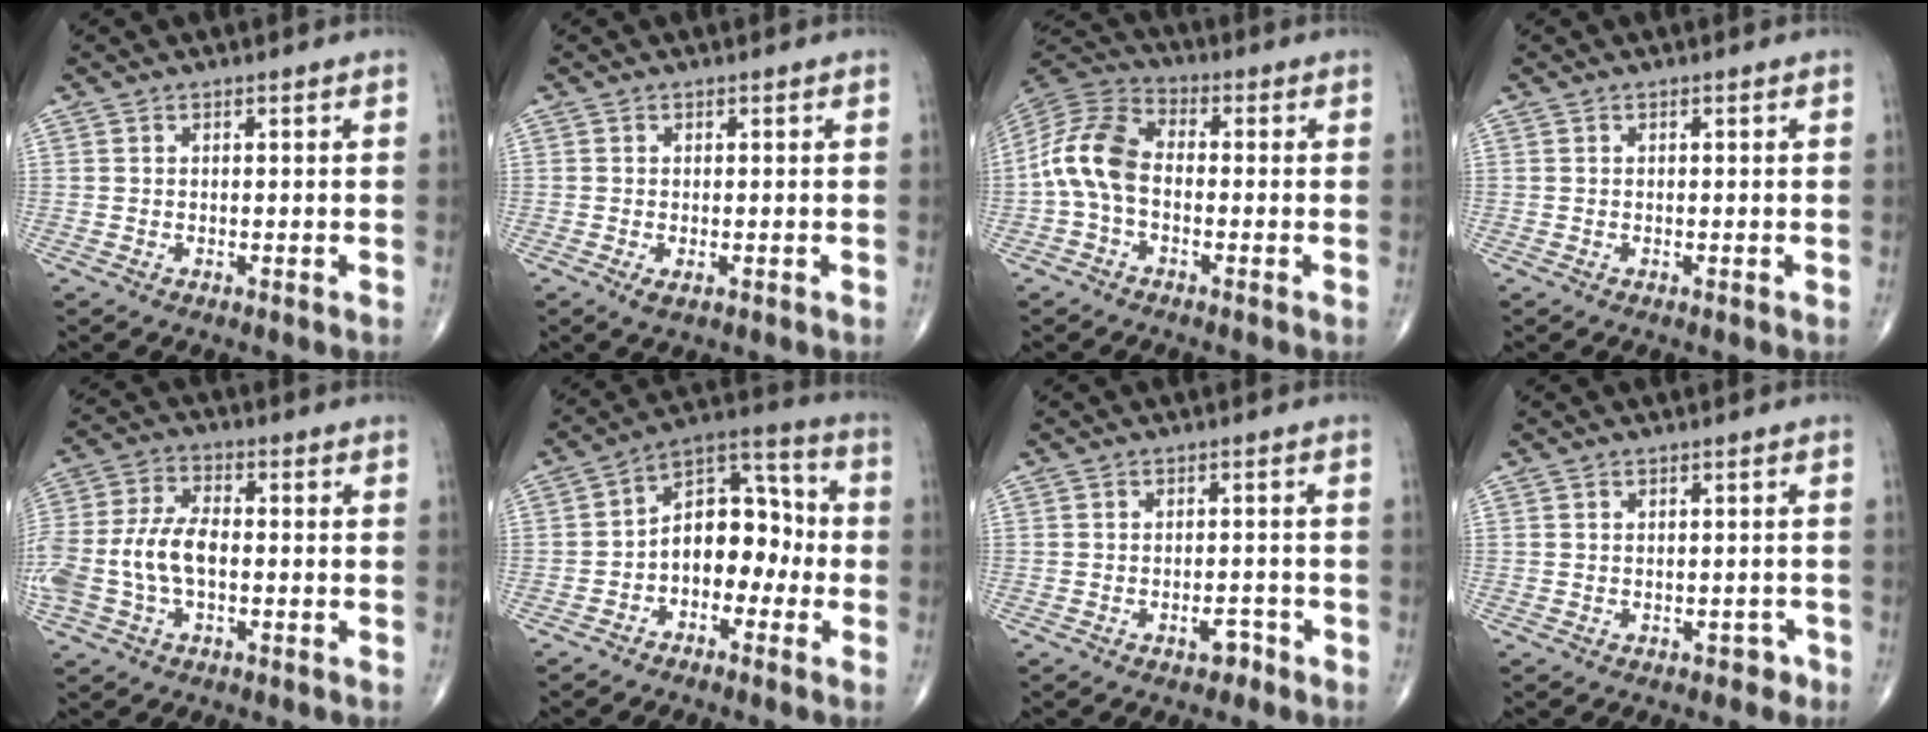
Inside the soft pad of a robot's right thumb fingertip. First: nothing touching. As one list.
[{"total": 1.6, "force": [-0.6, 0.8, 1.3], "torque": [-0.028, -0.004, -0.010]}, {"total": 11.0, "force": [-1.5, 6.9, 8.4], "torque": [-0.169, 0.033, -0.043]}, {"total": 0.0}, {"total": 13.4, "force": [-2.1, 7.7, 10.7], "torque": [-0.250, 0.027, -0.038]}, {"total": 11.8, "force": [-2.3, 7.8, 8.5], "torque": [-0.092, 0.050, -0.055]}, {"total": 2.3, "force": [-1.6, 1.2, 1.2], "torque": [-0.011, 0.011, -0.023]}, {"total": 1.7, "force": [-0.8, 1.3, 0.5], "torque": [0.002, 0.010, -0.009]}]